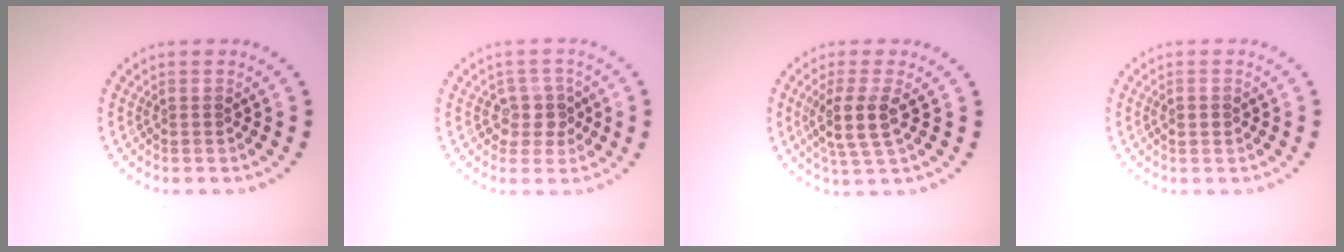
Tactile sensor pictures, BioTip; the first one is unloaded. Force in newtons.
{"total": 2.3, "press": 2.0, "slide": 1.2}
{"total": 3.4, "press": 2.8, "slide": 2.0}
{"total": 1.1, "press": 1.1, "slide": 0.1}